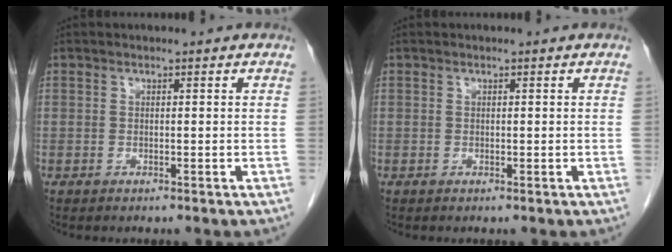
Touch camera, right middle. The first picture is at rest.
{"total": 0.0}